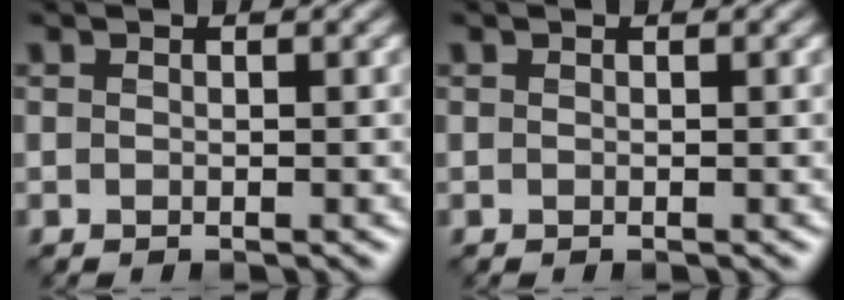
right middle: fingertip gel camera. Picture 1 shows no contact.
{"total": 0.0}